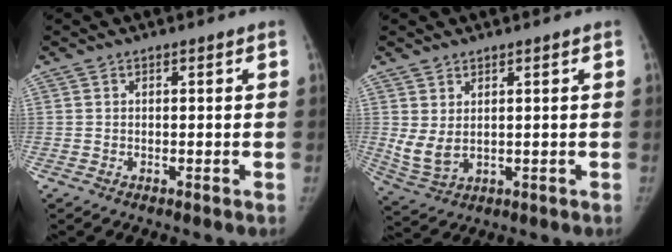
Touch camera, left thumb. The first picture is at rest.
{"total": 5.2, "force": [1.4, 2.9, 4.1], "torque": [-0.084, -0.011, 0.042]}